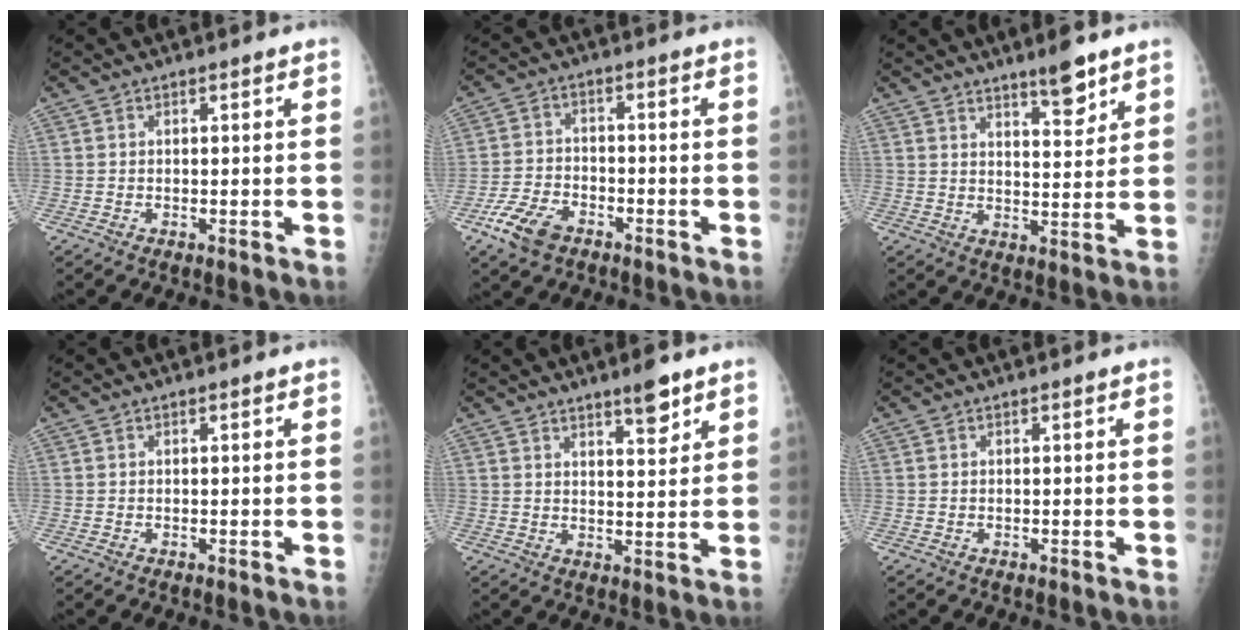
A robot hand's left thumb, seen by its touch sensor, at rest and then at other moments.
{"total": 8.1, "force": [-4.9, 4.6, 4.4], "torque": [-0.089, 0.015, -0.092]}
{"total": 6.7, "force": [5.0, 1.6, 4.2], "torque": [-0.051, -0.038, 0.077]}
{"total": 0.0}
{"total": 5.5, "force": [3.9, 1.3, 3.6], "torque": [-0.043, -0.029, 0.059]}
{"total": 0.0}